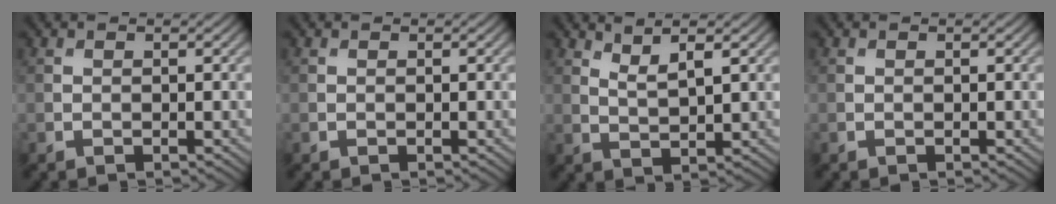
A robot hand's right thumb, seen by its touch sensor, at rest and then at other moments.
{"total": 0.0}
{"total": 3.5, "force": [2.4, 0.6, 2.5], "torque": [-0.049, -0.005, 0.052]}
{"total": 0.0}